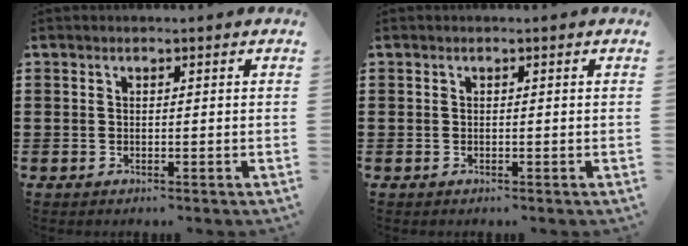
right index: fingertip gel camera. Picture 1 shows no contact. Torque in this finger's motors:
{"motor_torque": [-0.31, 0.35, 0.00, 0.00]}